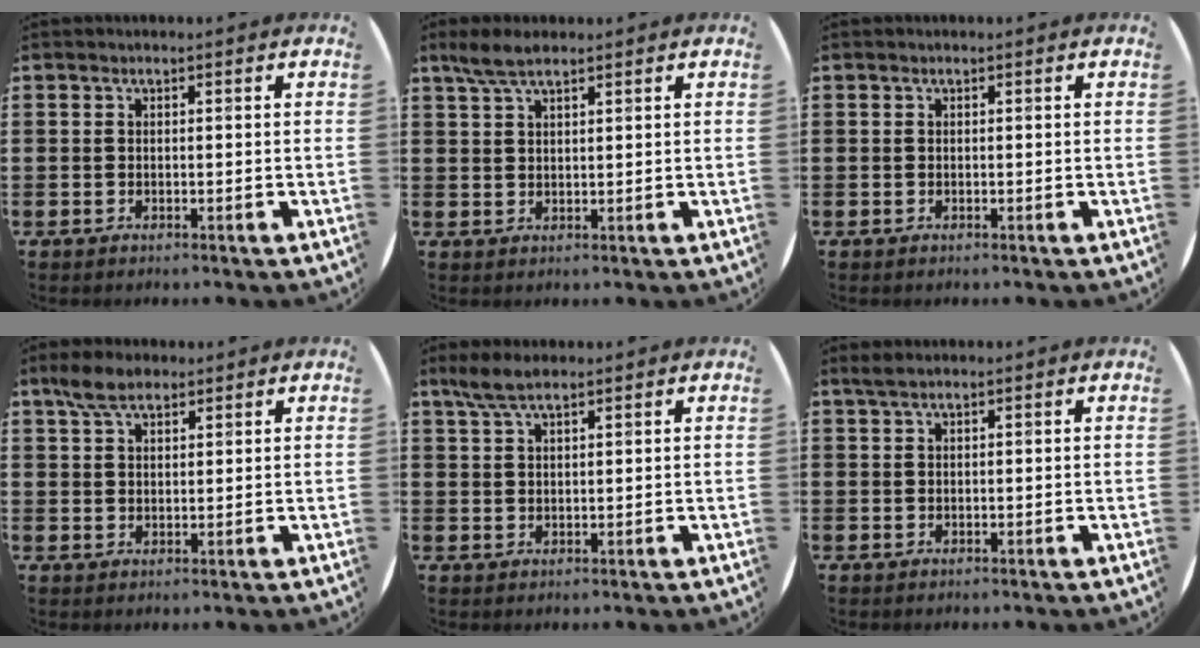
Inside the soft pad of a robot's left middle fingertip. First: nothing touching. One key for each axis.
{"total": 3.8, "fx": 2.8, "fy": 1.0, "fz": 2.3, "tx": -0.050, "ty": 0.004, "tz": 0.052}
{"total": 0.0}
{"total": 4.6, "fx": 3.4, "fy": 2.0, "fz": 2.3, "tx": -0.045, "ty": 0.001, "tz": 0.063}
{"total": 4.0, "fx": 2.9, "fy": 1.0, "fz": 2.5, "tx": -0.054, "ty": 0.004, "tz": 0.053}
{"total": 1.1, "fx": 0.8, "fy": 0.1, "fz": 0.7, "tx": -0.016, "ty": 0.002, "tz": 0.015}